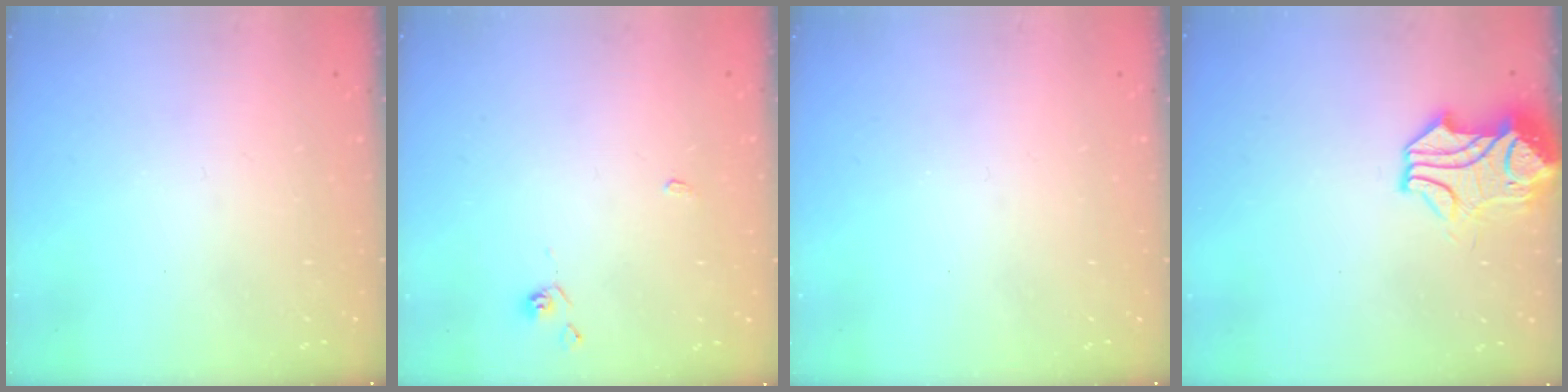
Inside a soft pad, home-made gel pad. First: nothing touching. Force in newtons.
{"total": 2.2, "press": 2.2, "slide": 0.5}
{"total": 0.0}
{"total": 6.3, "press": 6.2, "slide": 0.9}